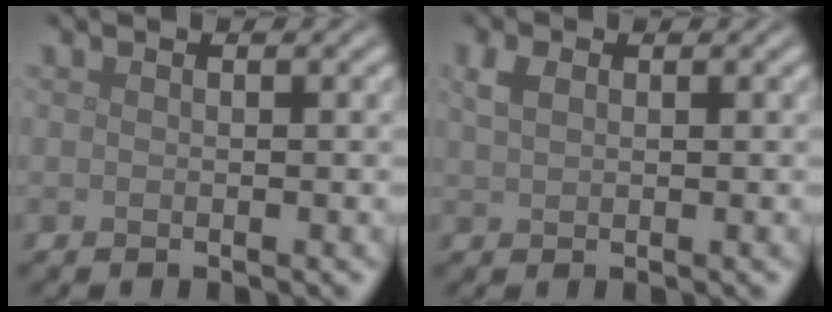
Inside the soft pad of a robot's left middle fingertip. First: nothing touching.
{"total": 1.7, "force": [0.8, 1.1, 1.1], "torque": [-0.027, 0.004, 0.017]}